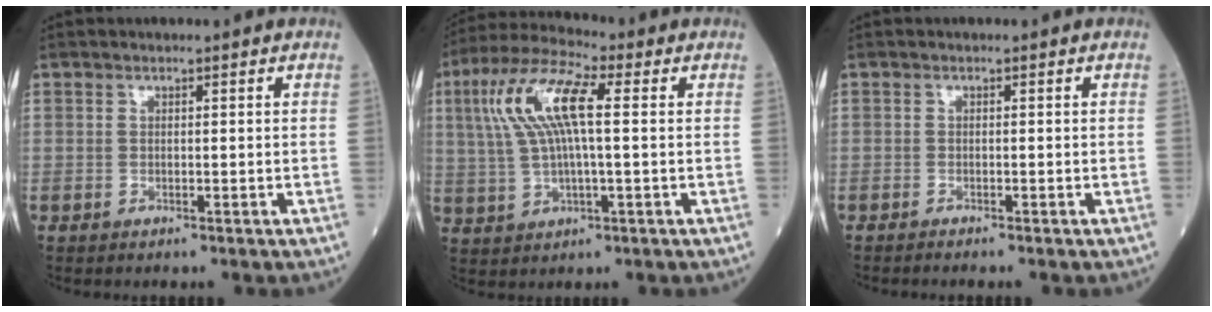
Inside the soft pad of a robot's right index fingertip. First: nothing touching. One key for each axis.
{"total": 11.2, "fx": 2.3, "fy": 2.5, "fz": 10.7, "tx": -0.234, "ty": 0.023, "tz": 0.043}
{"total": 1.2, "fx": -1.1, "fy": -0.2, "fz": 0.6, "tx": -0.010, "ty": 0.001, "tz": -0.017}